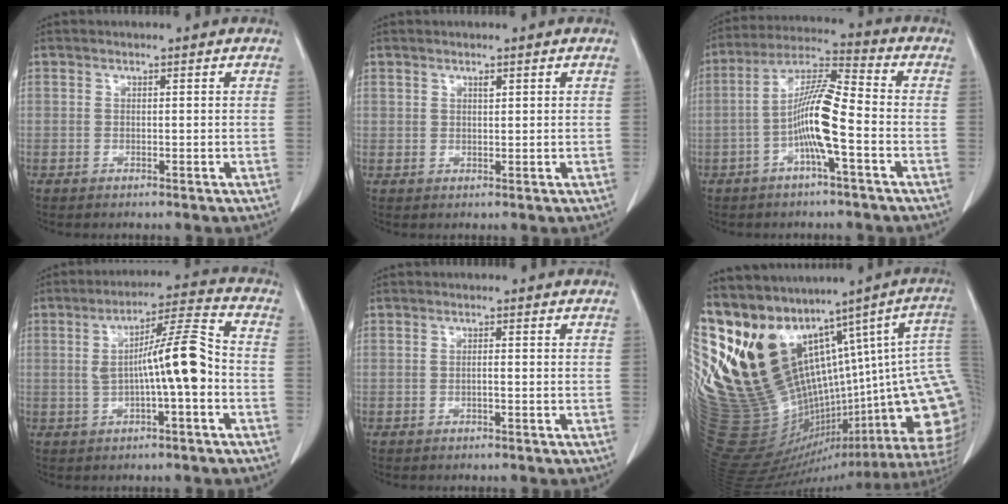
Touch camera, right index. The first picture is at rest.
{"total": 0.9, "force": [0.6, 0.4, 0.4], "torque": [-0.008, -0.004, 0.009]}
{"total": 9.9, "force": [-2.9, 0.6, 9.5], "torque": [-0.187, 0.016, -0.059]}
{"total": 9.8, "force": [-1.1, 0.6, 9.7], "torque": [-0.157, 0.023, -0.022]}
{"total": 0.7, "force": [-0.2, 0.0, 0.7], "torque": [-0.011, 0.001, -0.004]}
{"total": 30.0, "force": [15.6, 11.0, 23.1], "torque": [-0.370, -0.003, 0.291]}